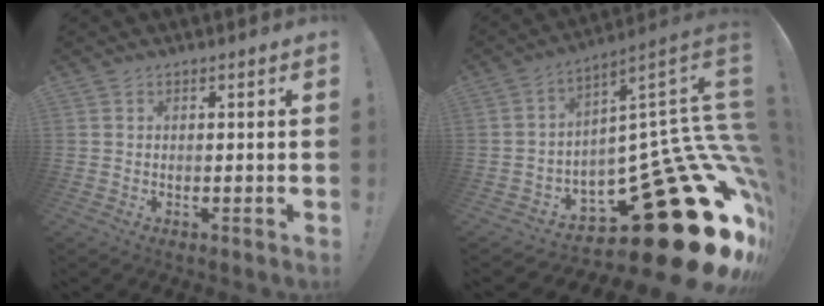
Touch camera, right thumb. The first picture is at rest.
{"total": 30.8, "force": [-14.6, 10.7, 24.9], "torque": [-0.275, 0.019, -0.202]}